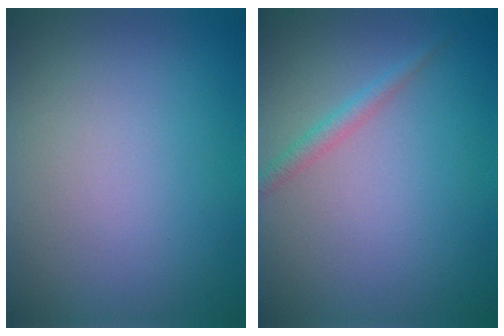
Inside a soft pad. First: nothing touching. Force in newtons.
{"total": 1.4, "press": 1.4, "slide": 0.1}